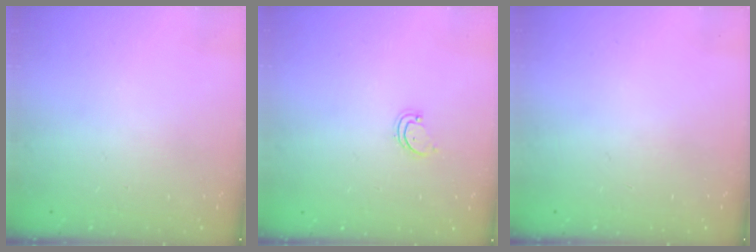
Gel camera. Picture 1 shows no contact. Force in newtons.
{"total": 1.9, "press": 1.9, "slide": 0.2}
{"total": 0.0}